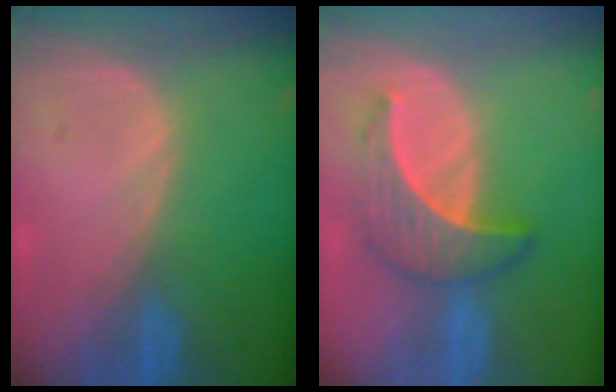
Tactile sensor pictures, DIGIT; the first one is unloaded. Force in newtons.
{"total": 7.0, "press": 6.2, "slide": 3.1}